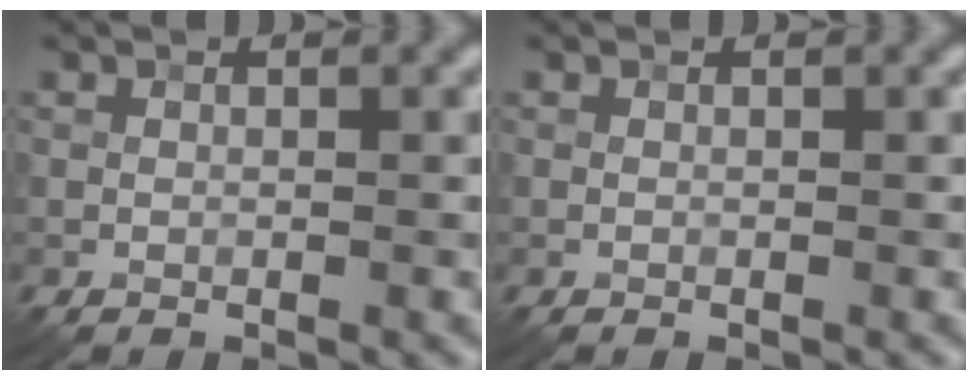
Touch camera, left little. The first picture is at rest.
{"total": 0.0}